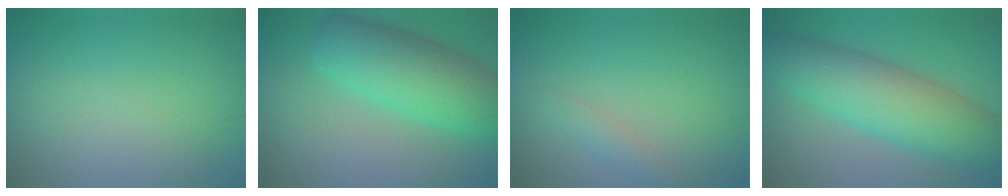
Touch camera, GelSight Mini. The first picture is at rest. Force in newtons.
{"total": 7.9, "press": 7.9, "slide": 0.2}
{"total": 1.3, "press": 1.3, "slide": 0.1}
{"total": 8.1, "press": 8.1, "slide": 0.2}